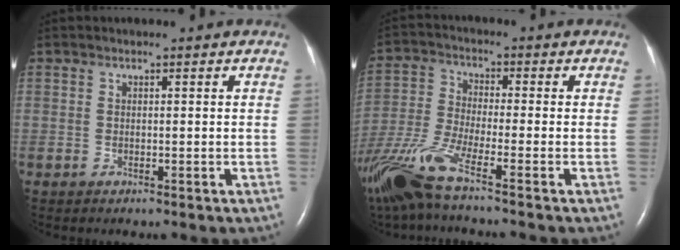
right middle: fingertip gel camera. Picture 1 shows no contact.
{"total": 12.4, "force": [-8.8, 0.6, 8.7], "torque": [-0.195, -0.028, -0.174]}